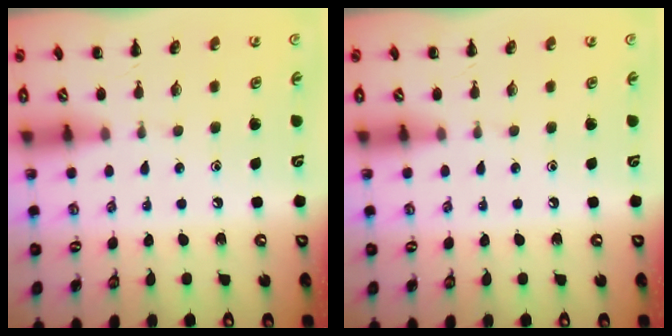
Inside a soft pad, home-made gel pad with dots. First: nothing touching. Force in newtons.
{"total": 0.0}